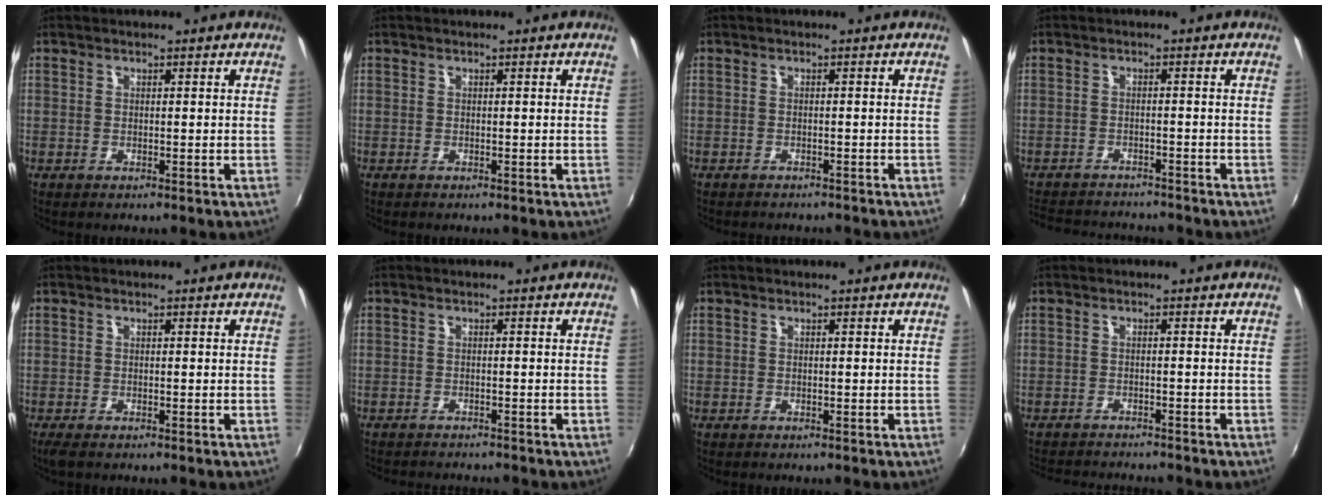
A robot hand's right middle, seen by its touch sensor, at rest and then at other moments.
{"total": 0.0}
{"total": 3.1, "force": [-2.9, 0.8, 0.9], "torque": [-0.025, -0.013, -0.041]}
{"total": 10.2, "force": [-9.4, 2.7, 3.0], "torque": [-0.081, -0.004, -0.144]}
{"total": 1.7, "force": [-1.1, 0.4, 1.3], "torque": [-0.026, -0.007, -0.018]}
{"total": 3.7, "force": [-3.5, 0.6, 1.0], "torque": [-0.030, -0.014, -0.055]}
{"total": 0.0}
{"total": 7.2, "force": [-6.8, 1.2, 2.1], "torque": [-0.057, -0.013, -0.102]}